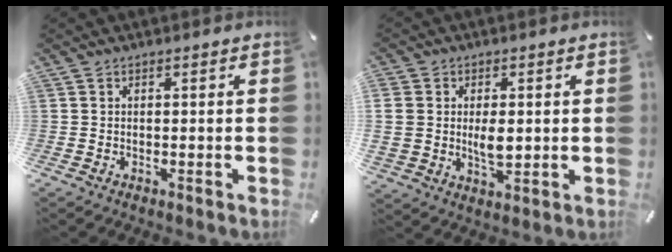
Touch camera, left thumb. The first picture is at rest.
{"total": 7.5, "force": [0.9, 5.7, 4.7], "torque": [-0.085, -0.002, 0.014]}